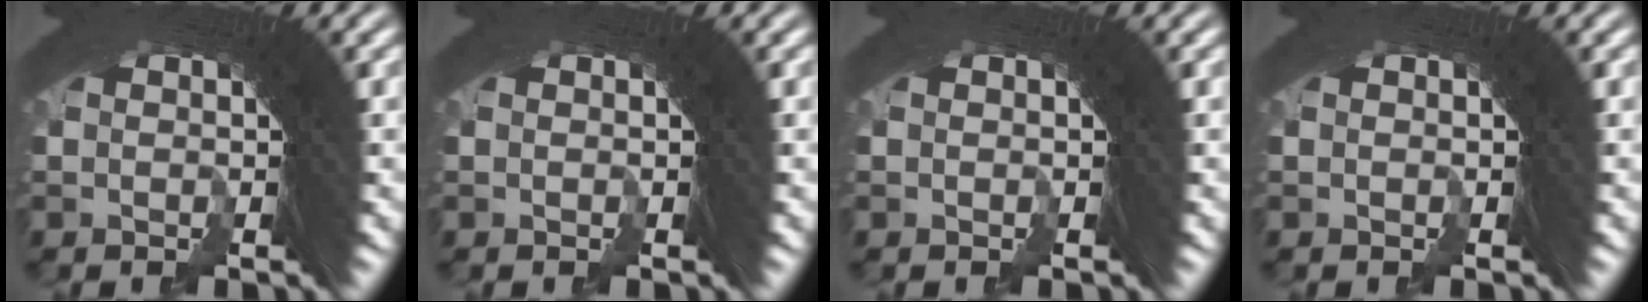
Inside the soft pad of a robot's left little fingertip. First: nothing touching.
{"total": 0.0}
{"total": 0.0}
{"total": 0.0}